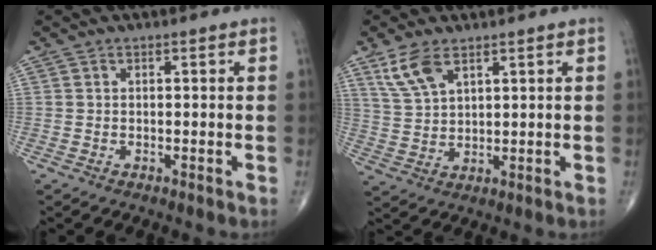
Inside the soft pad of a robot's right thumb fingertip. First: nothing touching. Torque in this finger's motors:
{"motor_torque": [-0.77, 0.97, 0.04, -0.01, 0.03]}